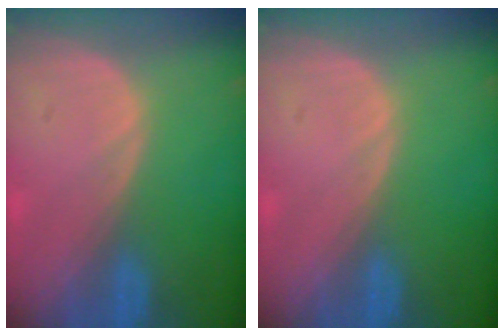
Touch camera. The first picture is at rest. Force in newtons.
{"total": 0.0}